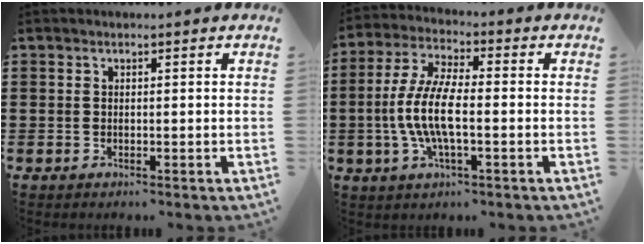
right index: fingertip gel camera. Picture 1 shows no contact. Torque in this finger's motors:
{"motor_torque": [2.14, 0.00, 1.06, 0.21]}